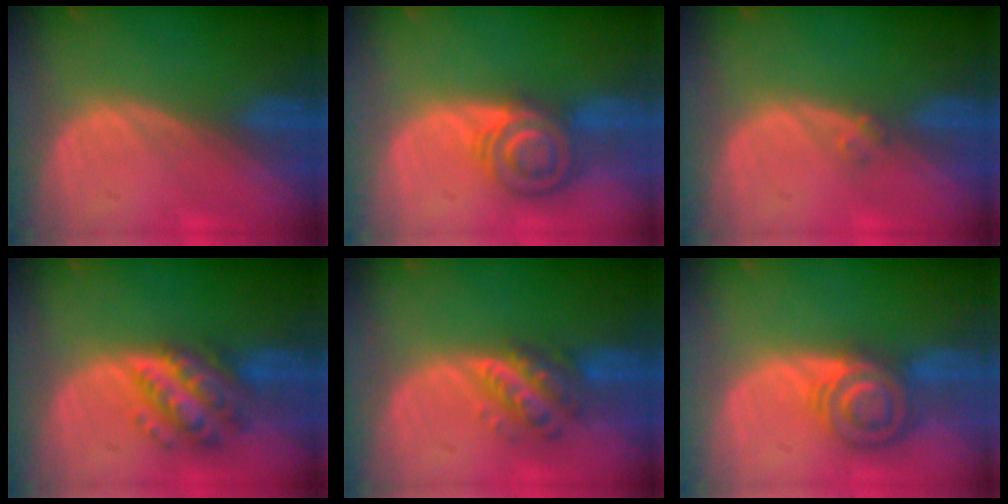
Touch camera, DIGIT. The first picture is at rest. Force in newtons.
{"total": 6.8, "press": 6.5, "slide": 2.2}
{"total": 1.2, "press": 1.1, "slide": 0.6}
{"total": 7.0, "press": 7.0, "slide": 0.4}
{"total": 5.8, "press": 5.3, "slide": 2.4}
{"total": 6.8, "press": 6.5, "slide": 2.2}